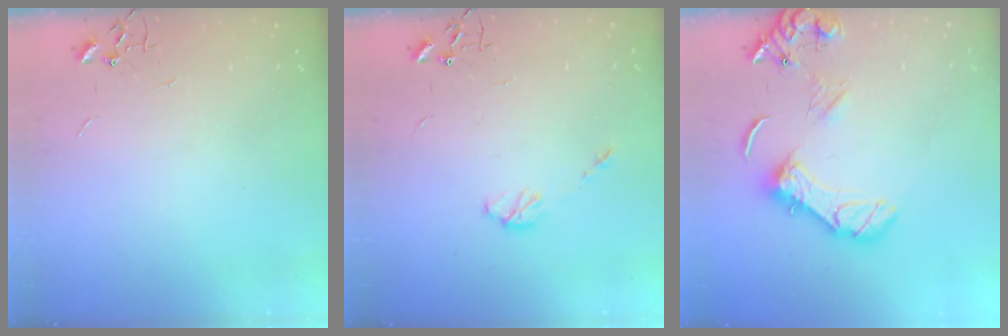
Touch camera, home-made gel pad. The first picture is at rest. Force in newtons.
{"total": 4.7, "press": 4.7, "slide": 0.3}
{"total": 13.9, "press": 13.8, "slide": 1.6}